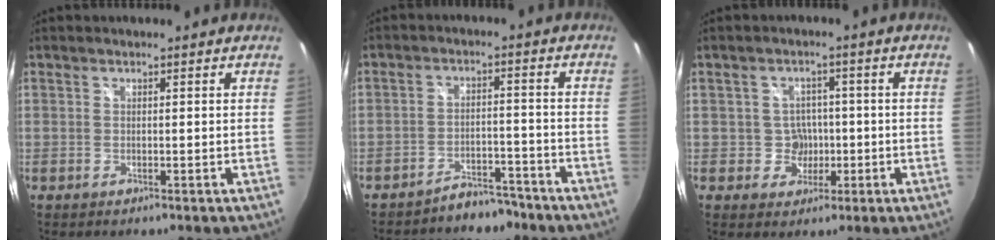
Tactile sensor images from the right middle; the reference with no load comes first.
{"total": 6.1, "force": [-5.5, 2.2, 1.4], "torque": [-0.036, 0.019, -0.076]}
{"total": 4.2, "force": [-0.9, 4.1, 0.3], "torque": [-0.011, 0.015, -0.005]}